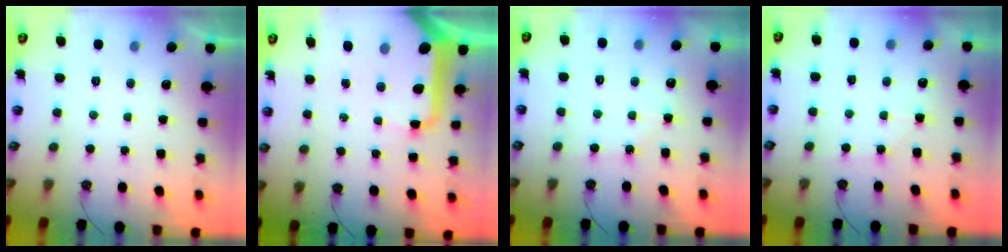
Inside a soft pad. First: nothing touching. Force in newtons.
{"total": 18.6, "press": 18.5, "slide": 2.1}
{"total": 7.2, "press": 7.2, "slide": 0.6}
{"total": 5.4, "press": 5.4, "slide": 0.7}